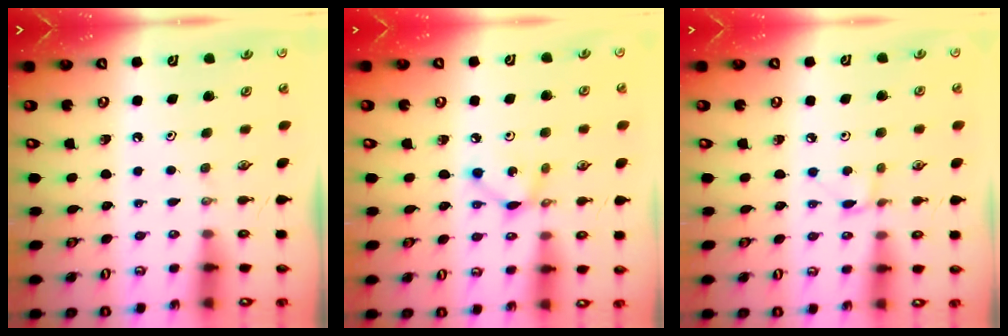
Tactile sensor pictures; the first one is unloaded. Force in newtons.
{"total": 4.9, "press": 4.9, "slide": 0.1}
{"total": 2.2, "press": 2.2, "slide": 0.3}